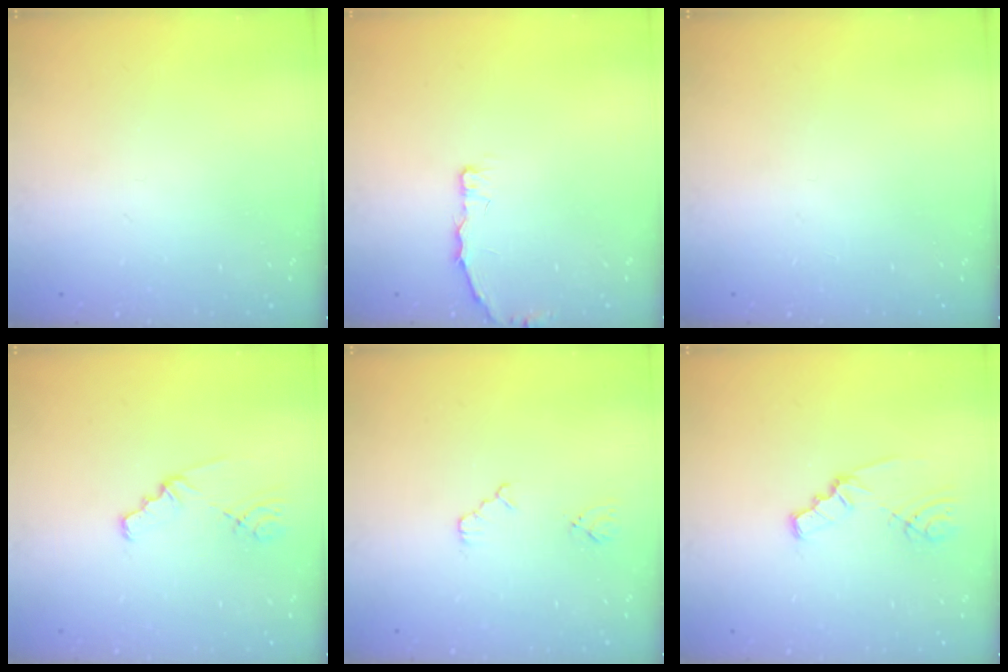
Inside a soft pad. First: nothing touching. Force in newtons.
{"total": 2.9, "press": 2.9, "slide": 0.3}
{"total": 0.0}
{"total": 1.6, "press": 1.6, "slide": 0.1}
{"total": 2.3, "press": 2.3, "slide": 0.4}
{"total": 2.1, "press": 2.1, "slide": 0.3}